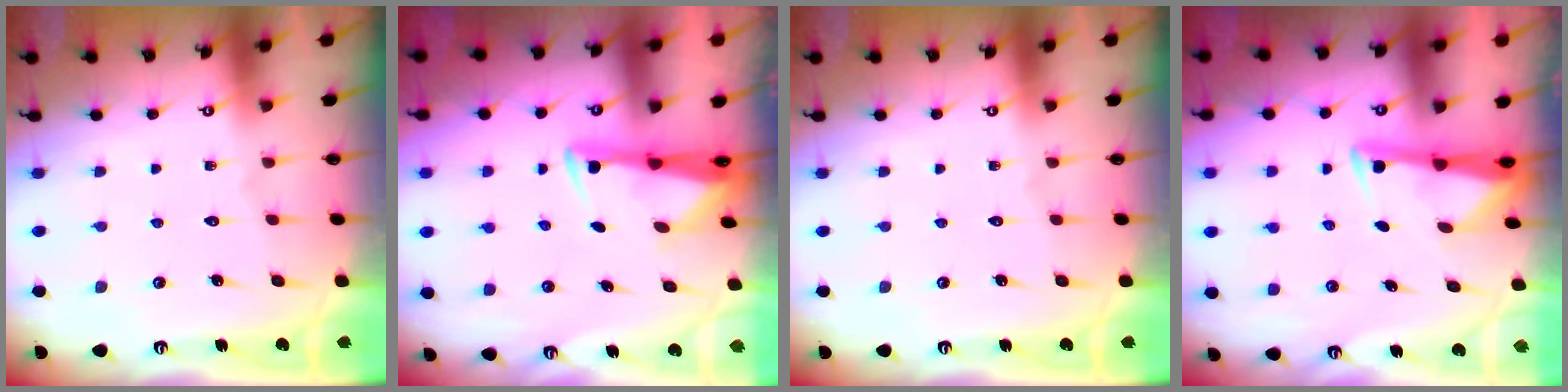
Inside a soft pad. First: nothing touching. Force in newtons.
{"total": 3.1, "press": 2.9, "slide": 0.9}
{"total": 0.0}
{"total": 3.1, "press": 3.1, "slide": 0.4}